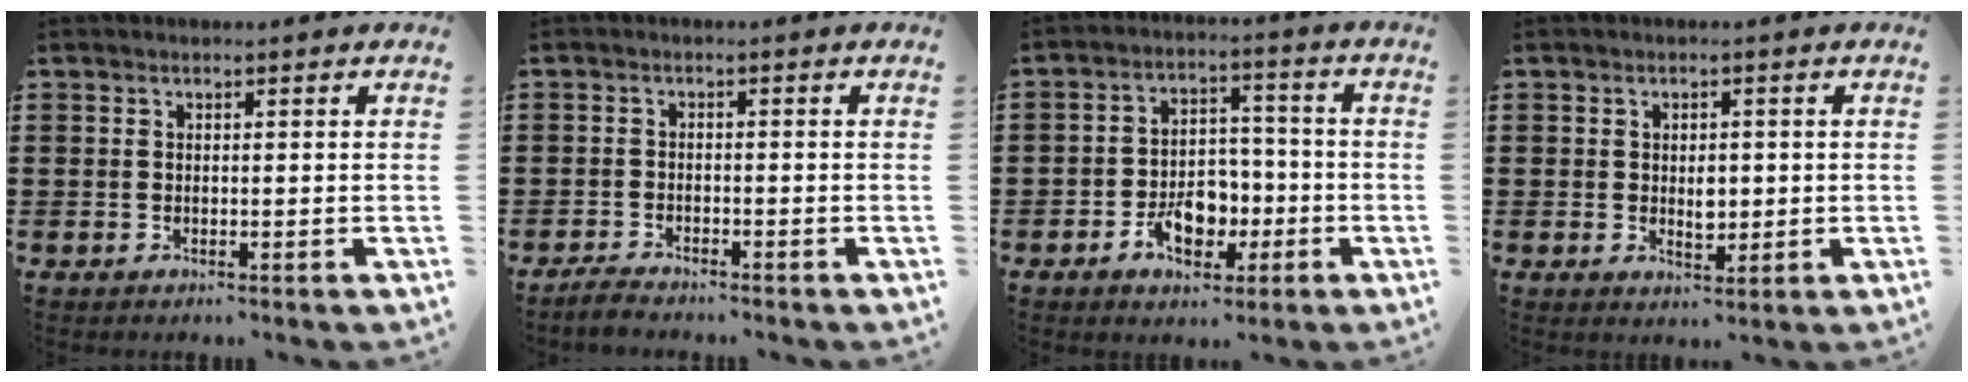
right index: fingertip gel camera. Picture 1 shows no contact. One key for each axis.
{"total": 1.8, "fx": -1.8, "fy": 0.2, "fz": 0.1, "tx": -0.007, "ty": 0.004, "tz": -0.037}
{"total": 7.2, "fx": -3.0, "fy": 4.9, "fz": 4.3, "tx": -0.063, "ty": 0.008, "tz": -0.053}
{"total": 3.1, "fx": 0.1, "fy": 1.8, "fz": 2.6, "tx": -0.034, "ty": -0.002, "tz": -0.002}